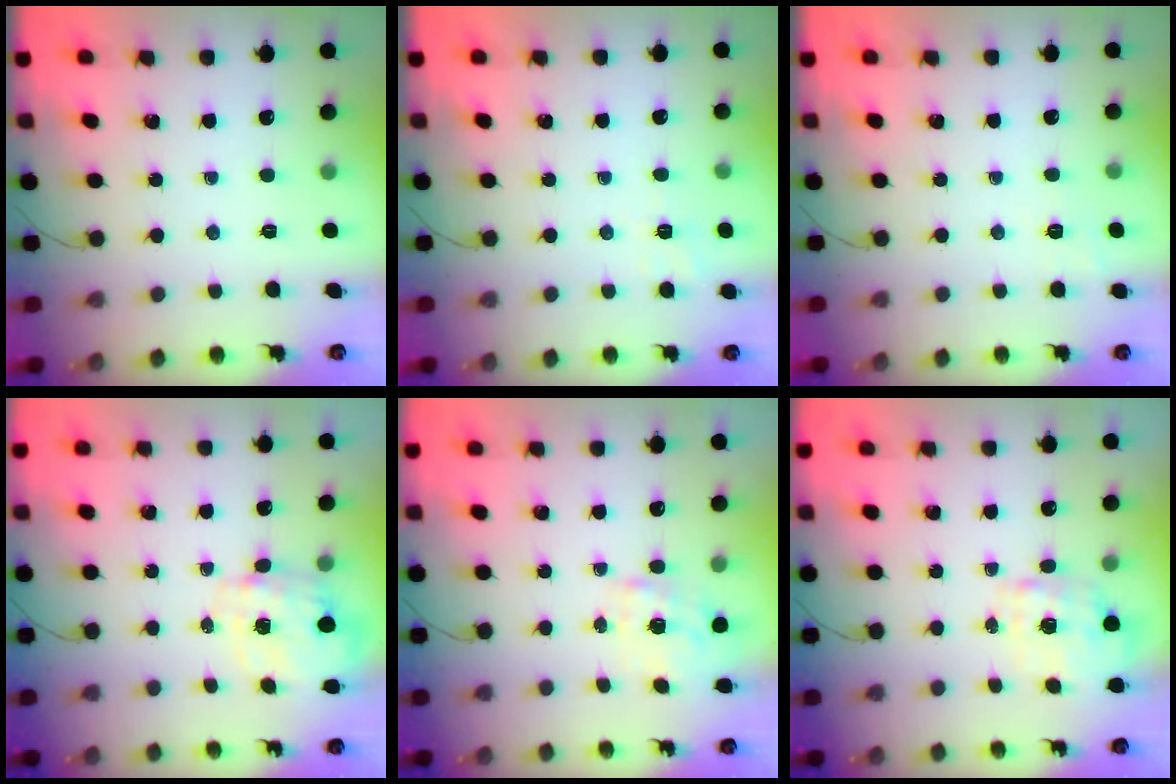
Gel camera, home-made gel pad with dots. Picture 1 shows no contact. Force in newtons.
{"total": 2.4, "press": 1.2, "slide": 2.0}
{"total": 2.2, "press": 0.9, "slide": 2.0}
{"total": 2.7, "press": 2.6, "slide": 0.9}
{"total": 1.1, "press": 1.0, "slide": 0.5}
{"total": 1.9, "press": 1.8, "slide": 0.6}